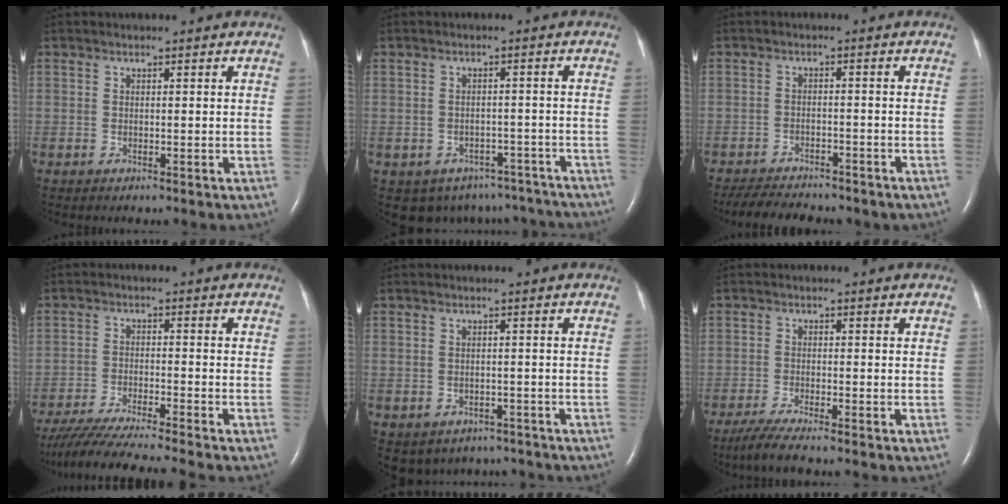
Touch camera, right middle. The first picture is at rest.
{"total": 11.6, "force": [-9.5, 6.4, 2.1], "torque": [-0.028, 0.018, -0.096]}
{"total": 11.2, "force": [-9.6, 3.3, 4.8], "torque": [-0.087, -0.002, -0.128]}
{"total": 12.1, "force": [-10.7, -1.6, 5.5], "torque": [-0.087, -0.028, -0.177]}
{"total": 7.1, "force": [-5.5, 4.3, 1.2], "torque": [-0.016, 0.011, -0.060]}
{"total": 4.6, "force": [-3.7, -0.4, 2.7], "torque": [-0.059, -0.015, -0.071]}